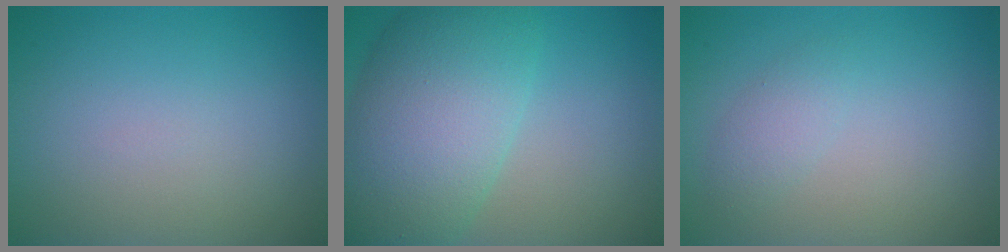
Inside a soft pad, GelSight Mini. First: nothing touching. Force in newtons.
{"total": 9.9, "press": 9.9, "slide": 0.3}
{"total": 1.5, "press": 1.5, "slide": 0.1}